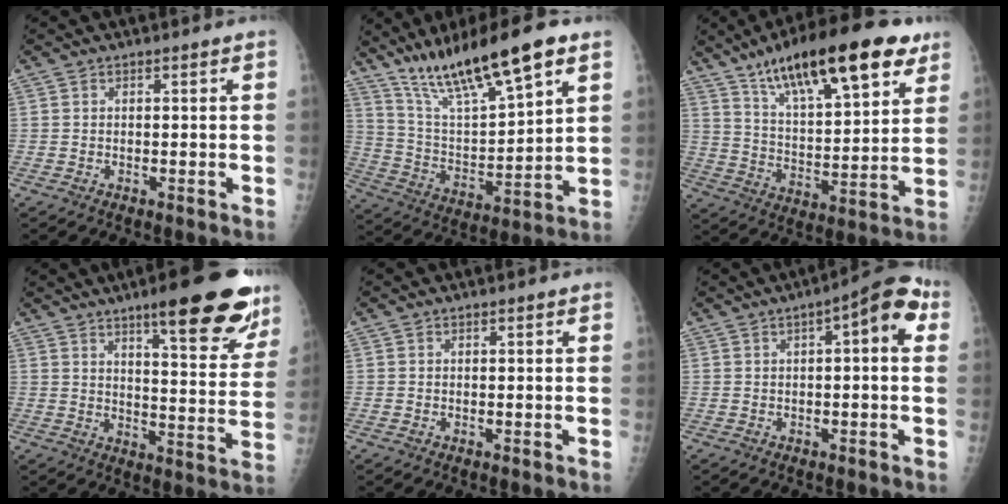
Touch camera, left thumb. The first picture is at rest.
{"total": 19.8, "force": [13.1, 4.1, 14.2], "torque": [-0.229, -0.046, 0.243]}
{"total": 23.9, "force": [14.3, 7.6, 17.6], "torque": [-0.255, -0.037, 0.233]}
{"total": 19.3, "force": [12.5, 4.6, 14.0], "torque": [-0.147, -0.064, 0.170]}
{"total": 0.0}
{"total": 8.6, "force": [2.3, 2.9, 7.7], "torque": [-0.092, 0.022, 0.022]}